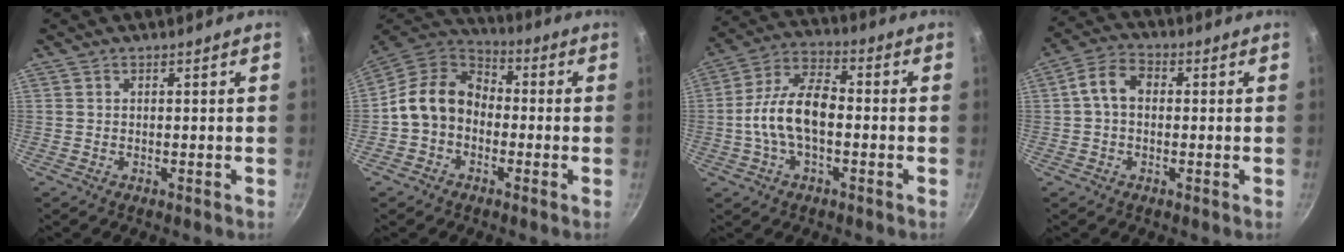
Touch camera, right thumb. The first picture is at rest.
{"total": 12.3, "force": [-1.3, 9.8, 7.3], "torque": [-0.097, 0.041, -0.044]}
{"total": 12.4, "force": [-1.7, 6.6, 10.4], "torque": [-0.178, 0.040, -0.044]}
{"total": 6.3, "force": [0.3, 4.5, 4.4], "torque": [-0.075, 0.020, -0.007]}